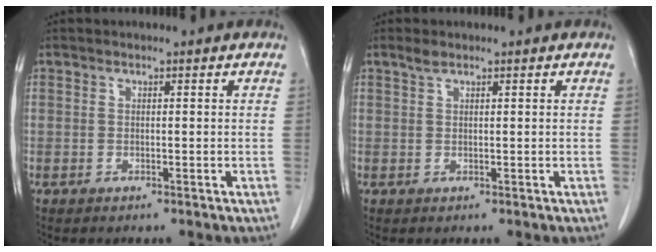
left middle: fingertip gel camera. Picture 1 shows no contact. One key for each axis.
{"total": 1.1, "fx": 0.9, "fy": 0.2, "fz": 0.6, "tx": -0.019, "ty": 0.005, "tz": 0.021}